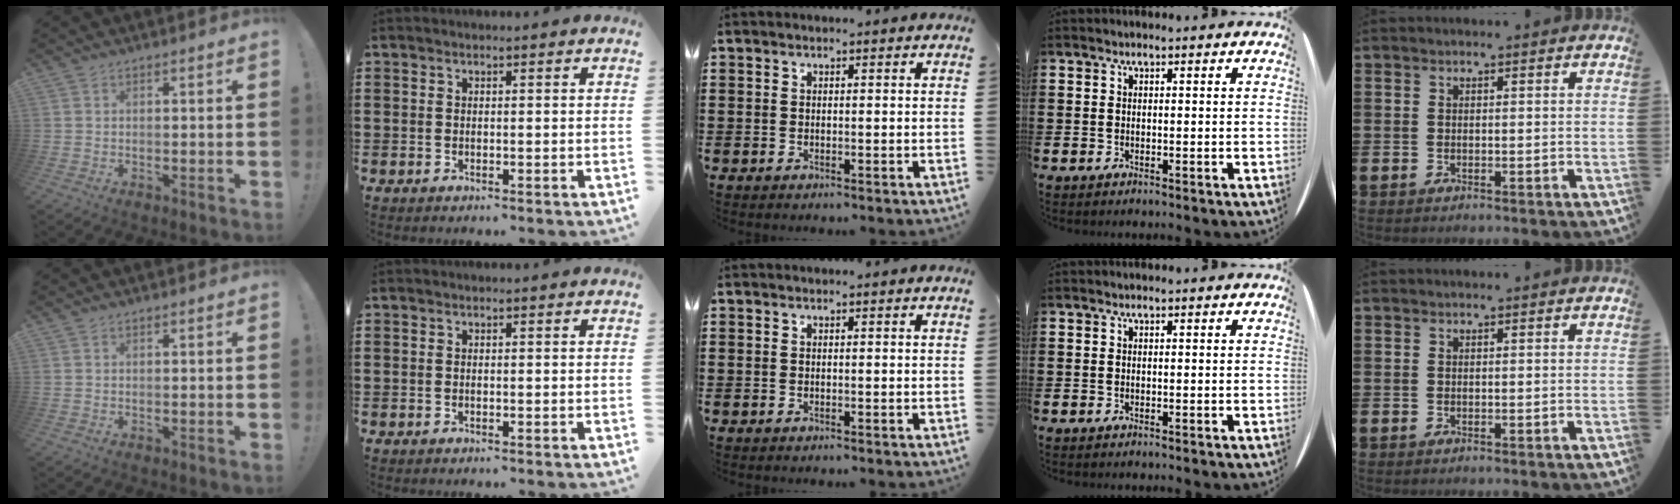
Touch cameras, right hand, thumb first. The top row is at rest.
{}